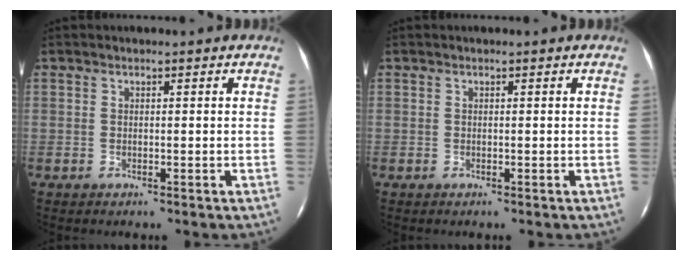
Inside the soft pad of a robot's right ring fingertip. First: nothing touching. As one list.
[{"total": 0.0}]